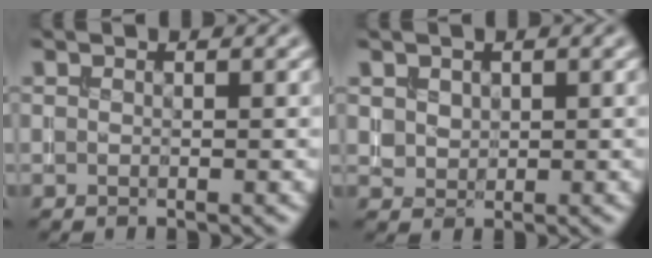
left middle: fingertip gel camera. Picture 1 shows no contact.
{"total": 1.3, "force": [0.7, 1.0, 0.3], "torque": [-0.009, 0.000, 0.019]}